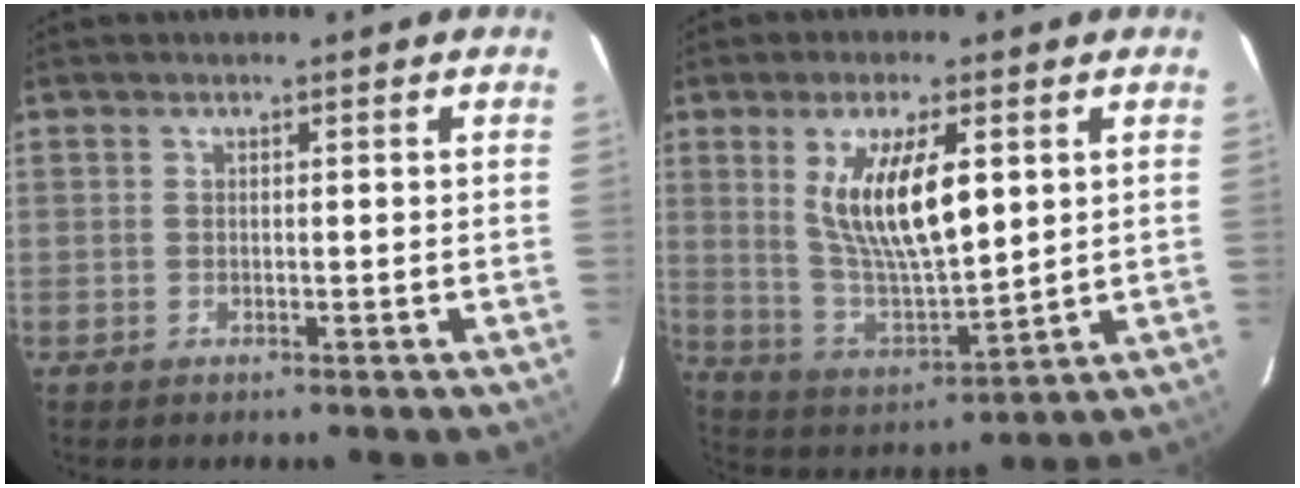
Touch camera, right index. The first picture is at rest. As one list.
[{"total": 14.2, "force": [4.1, 4.7, 12.7], "torque": [-0.239, -0.007, 0.090]}]